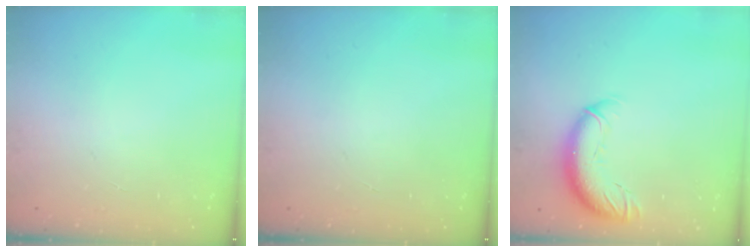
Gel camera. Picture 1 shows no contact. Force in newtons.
{"total": 0.0}
{"total": 12.0, "press": 11.7, "slide": 3.0}